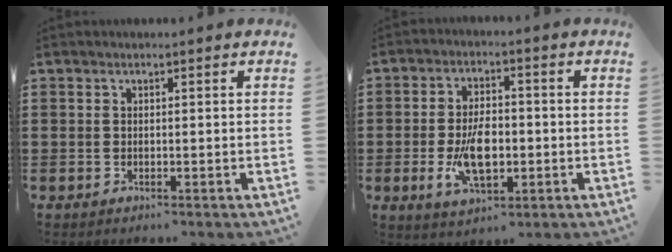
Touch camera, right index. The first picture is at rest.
{"total": 8.3, "force": [-1.5, 4.2, 7.0], "torque": [-0.138, -0.001, -0.031]}